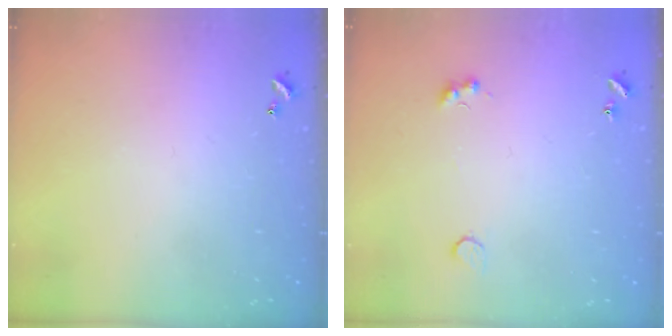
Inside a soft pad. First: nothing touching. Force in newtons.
{"total": 1.8, "press": 1.5, "slide": 1.0}